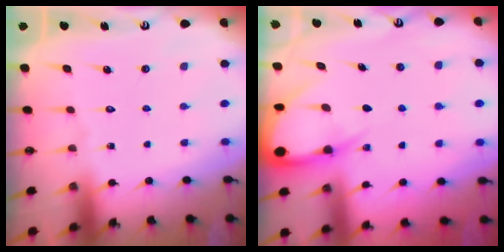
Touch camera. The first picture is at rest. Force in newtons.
{"total": 6.9, "press": 6.8, "slide": 0.6}